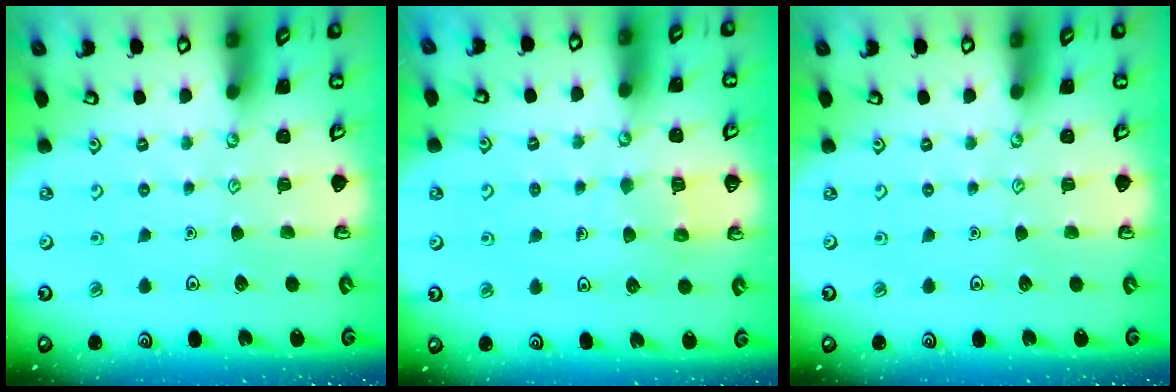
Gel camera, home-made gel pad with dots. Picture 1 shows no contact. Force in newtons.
{"total": 5.4, "press": 5.4, "slide": 0.4}
{"total": 0.0}